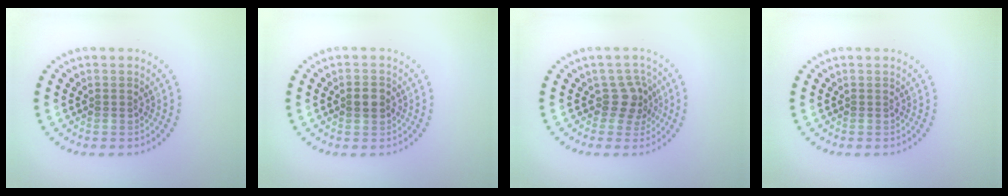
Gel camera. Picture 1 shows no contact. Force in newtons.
{"total": 1.6, "press": 1.6, "slide": 0.1}
{"total": 2.5, "press": 2.2, "slide": 1.2}
{"total": 0.0}